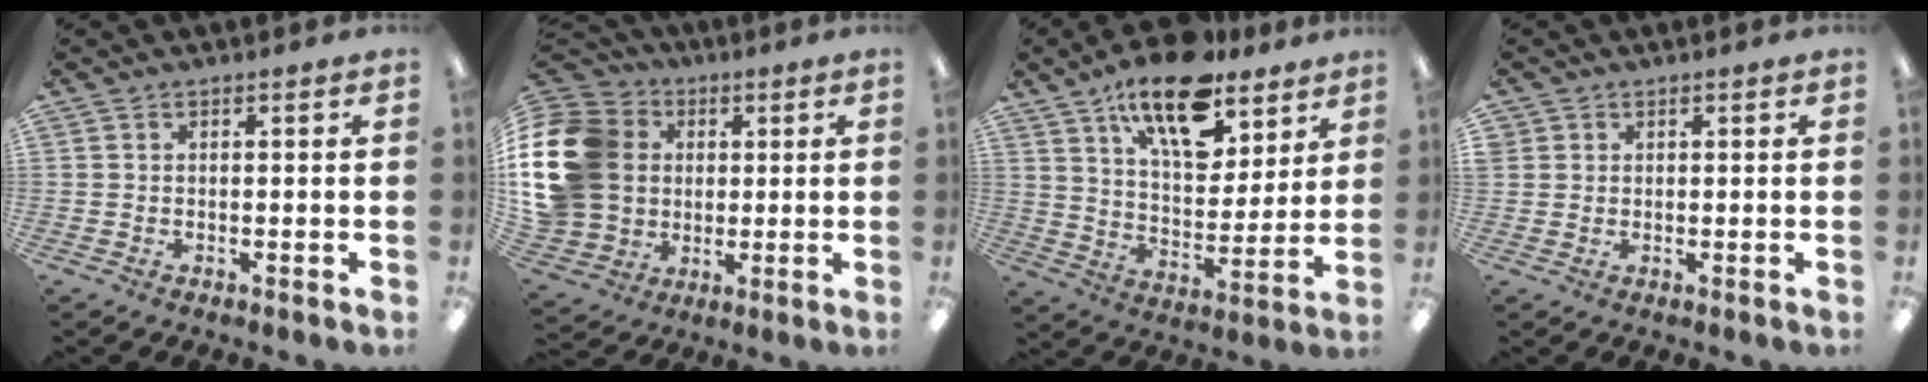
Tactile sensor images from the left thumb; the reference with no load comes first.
{"total": 21.7, "force": [2.2, 18.0, 11.9], "torque": [-0.251, 0.017, 0.049]}
{"total": 18.2, "force": [12.8, 8.0, 10.2], "torque": [-0.167, -0.064, 0.220]}
{"total": 1.7, "force": [0.7, 1.5, 0.1], "torque": [-0.004, 0.002, 0.013]}